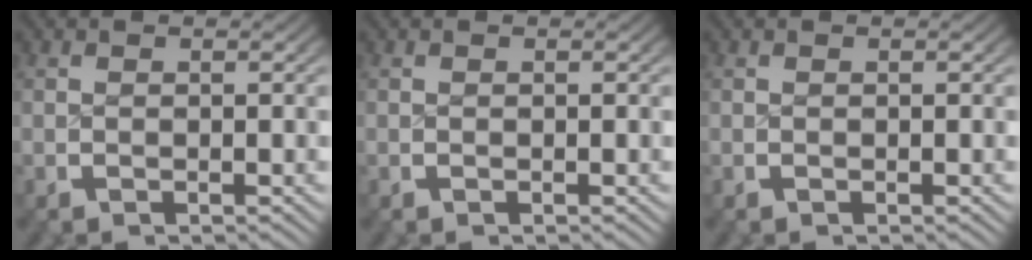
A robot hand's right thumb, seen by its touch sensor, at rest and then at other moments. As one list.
[{"total": 0.0}, {"total": 0.0}]